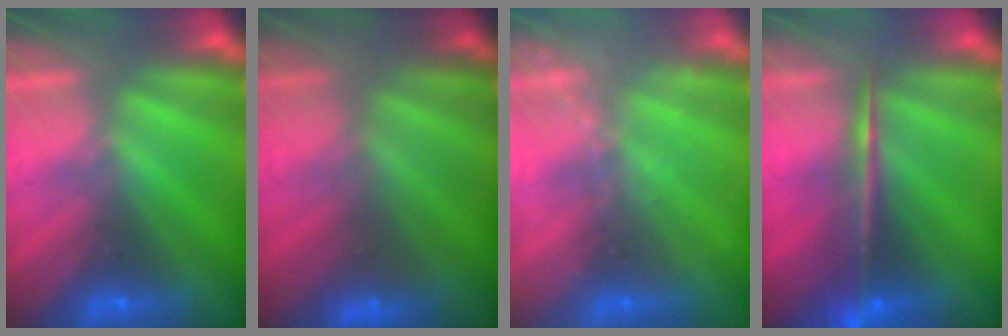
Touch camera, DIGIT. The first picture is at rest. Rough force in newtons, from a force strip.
{"total": 2.3}
{"total": 2.0}
{"total": 7.9}